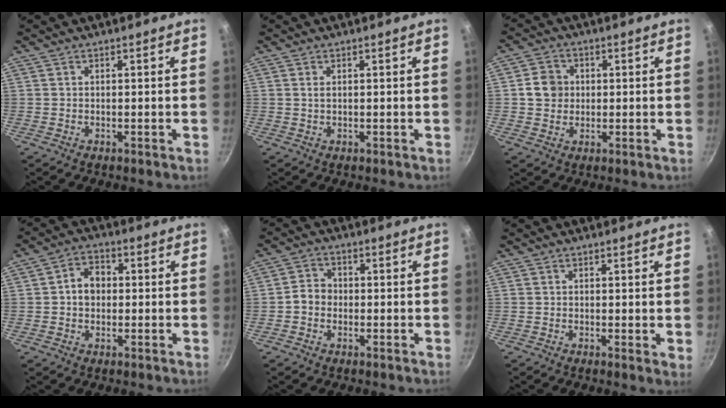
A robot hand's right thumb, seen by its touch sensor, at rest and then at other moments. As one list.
[{"total": 1.0, "force": [0.3, 0.6, 0.8], "torque": [-0.015, 0.001, 0.006]}, {"total": 5.5, "force": [0.5, 5.0, 2.2], "torque": [-0.013, 0.007, 0.000]}, {"total": 5.7, "force": [0.2, 4.6, 3.4], "torque": [-0.027, 0.015, -0.005]}, {"total": 3.9, "force": [-0.8, 3.4, 1.8], "torque": [-0.013, 0.017, -0.024]}, {"total": 1.4, "force": [0.3, 0.5, 1.3], "torque": [-0.018, -0.005, 0.001]}]